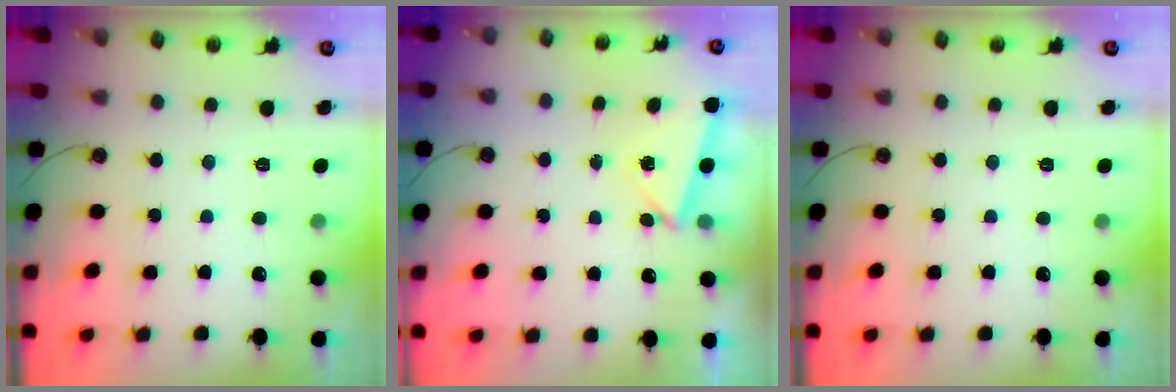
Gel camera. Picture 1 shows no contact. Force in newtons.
{"total": 2.5, "press": 1.9, "slide": 1.6}
{"total": 0.0}